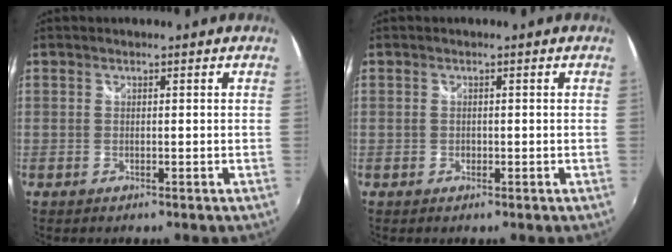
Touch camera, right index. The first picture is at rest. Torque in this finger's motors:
{"motor_torque": [-0.04, 0.02, 0.05, 0.01]}